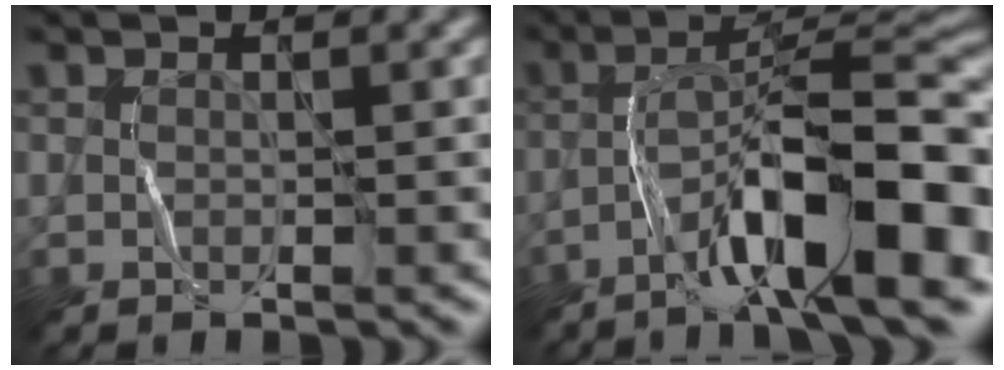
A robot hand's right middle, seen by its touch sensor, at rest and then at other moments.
{"total": 12.3, "force": [-5.8, 3.0, 10.4], "torque": [-0.162, 0.026, -0.086]}